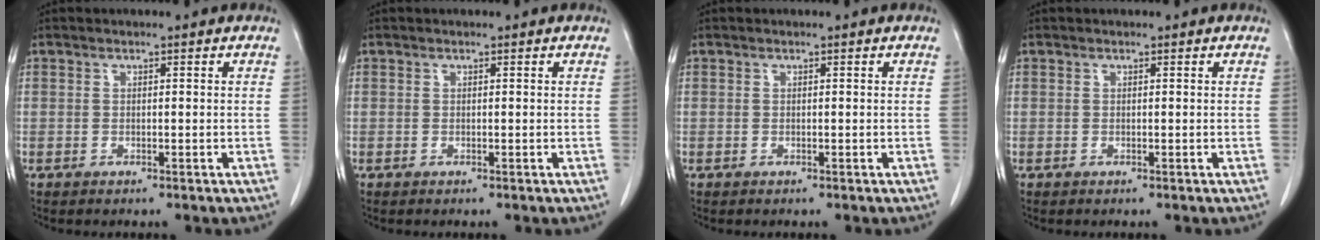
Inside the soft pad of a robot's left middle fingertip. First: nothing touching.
{"total": 0.0}
{"total": 0.0}
{"total": 0.0}